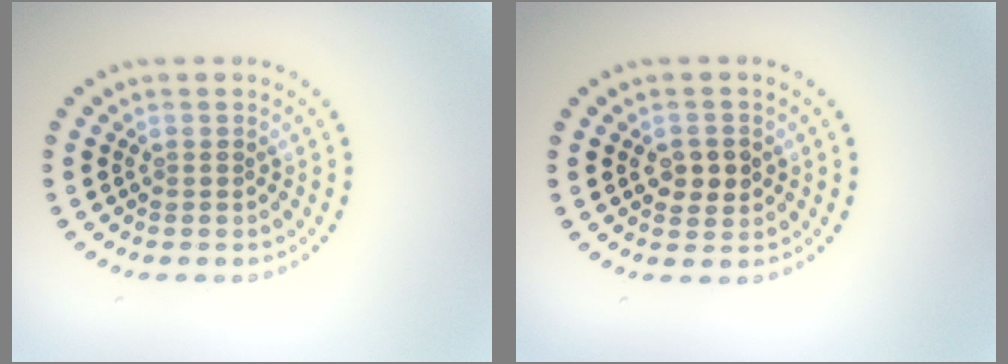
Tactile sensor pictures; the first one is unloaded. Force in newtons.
{"total": 2.4, "press": 2.3, "slide": 0.3}